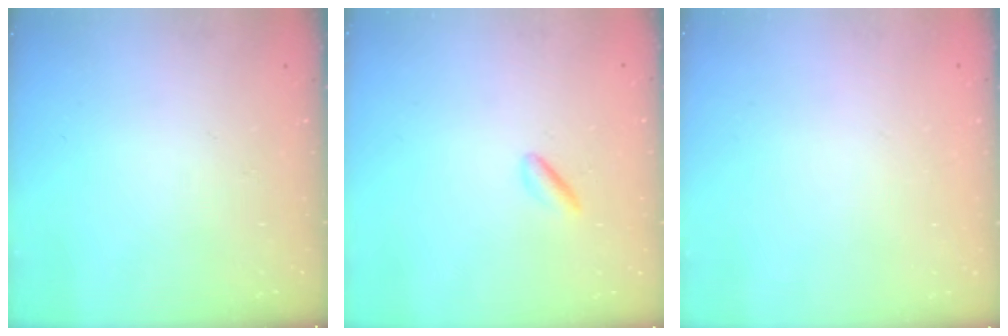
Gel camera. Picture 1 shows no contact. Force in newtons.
{"total": 1.9, "press": 1.7, "slide": 0.8}
{"total": 2.1, "press": 2.1, "slide": 0.1}